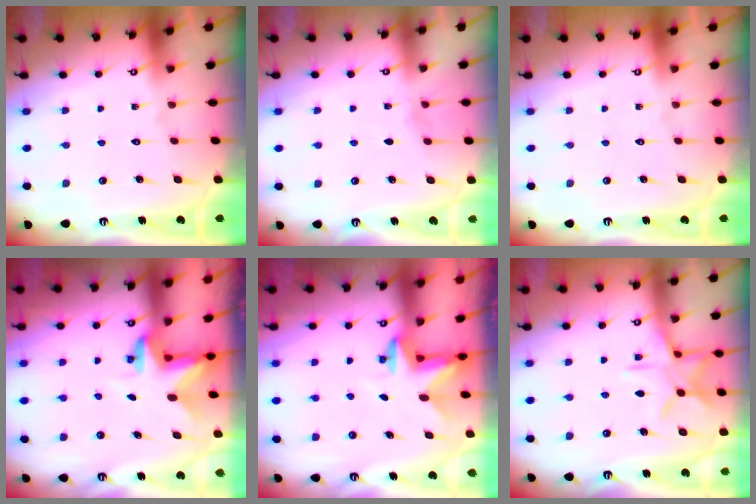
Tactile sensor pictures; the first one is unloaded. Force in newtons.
{"total": 2.2, "press": 2.2, "slide": 0.3}
{"total": 0.0}
{"total": 2.8, "press": 2.8, "slide": 0.2}
{"total": 2.5, "press": 2.5, "slide": 0.4}
{"total": 9.7, "press": 9.6, "slide": 0.6}